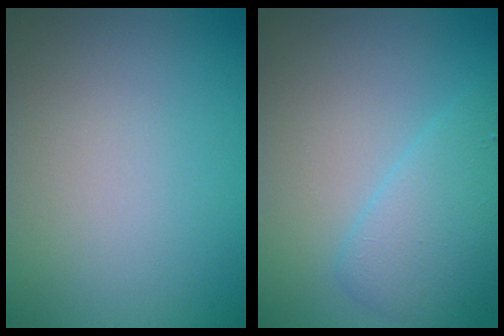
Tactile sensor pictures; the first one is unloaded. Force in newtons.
{"total": 3.5, "press": 3.5, "slide": 0.2}